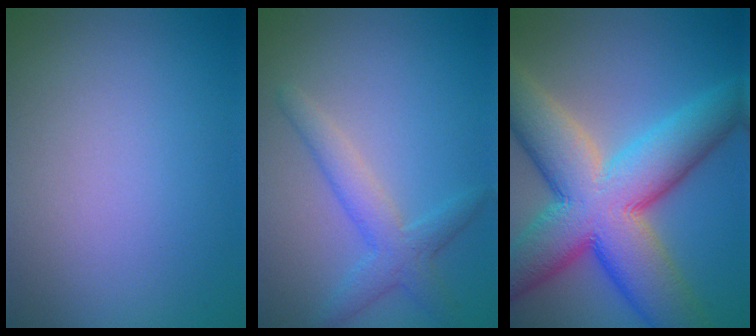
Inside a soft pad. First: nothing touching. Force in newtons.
{"total": 3.0, "press": 3.0, "slide": 0.1}
{"total": 13.5, "press": 13.5, "slide": 0.5}